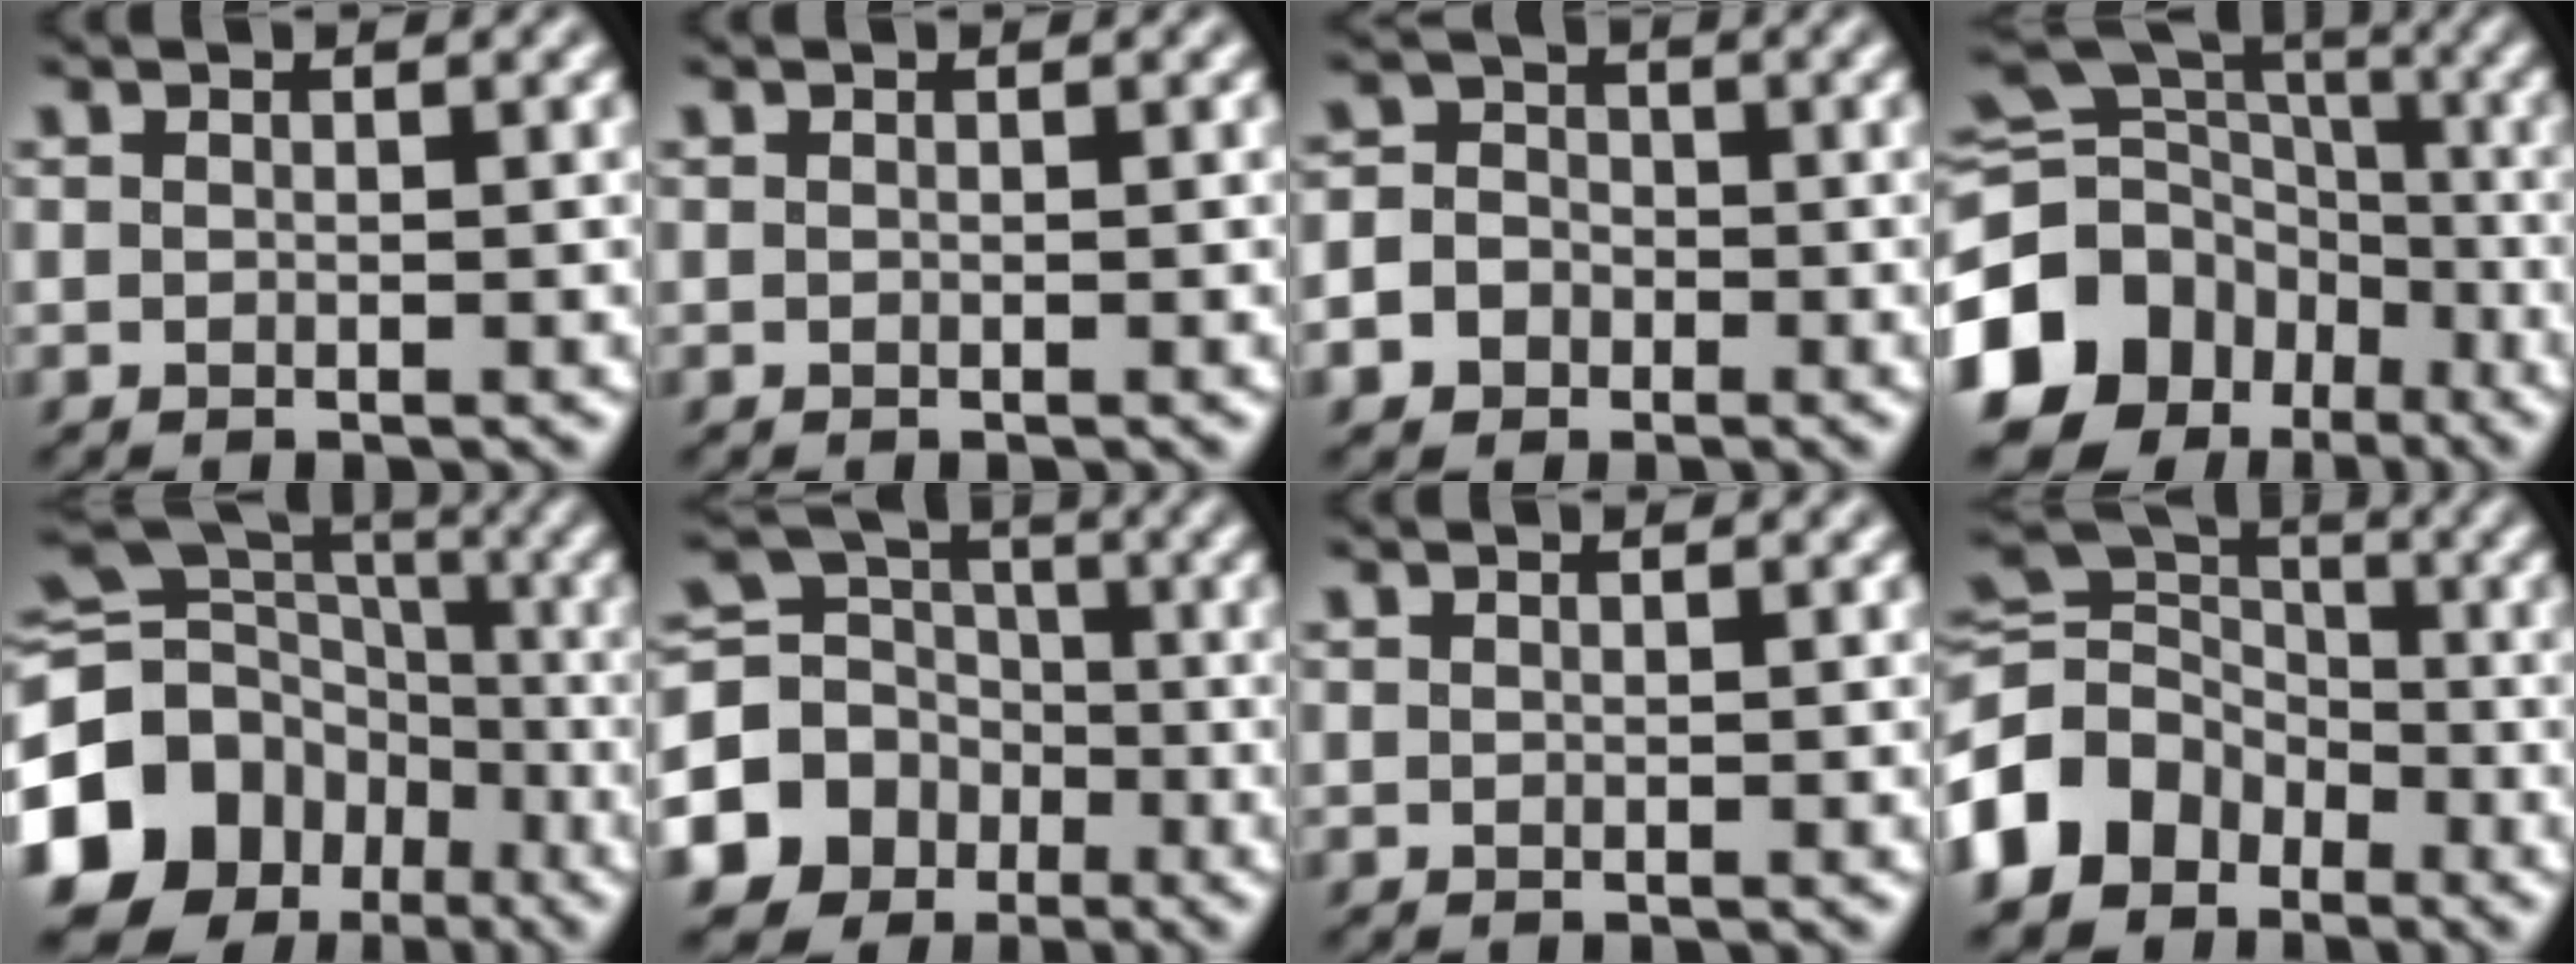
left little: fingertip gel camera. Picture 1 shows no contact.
{"total": 0.0}
{"total": 8.0, "force": [-4.0, 6.8, 1.4], "torque": [-0.036, -0.011, -0.092]}
{"total": 17.8, "force": [-8.0, 14.4, 6.8], "torque": [-0.172, -0.010, -0.143]}
{"total": 18.9, "force": [-7.7, 15.5, 7.5], "torque": [-0.183, -0.015, -0.145]}
{"total": 12.8, "force": [-4.9, 11.3, 3.5], "torque": [-0.114, -0.018, -0.096]}
{"total": 0.0}
{"total": 11.1, "force": [-5.4, 8.7, 4.4], "torque": [-0.116, 0.006, -0.119]}